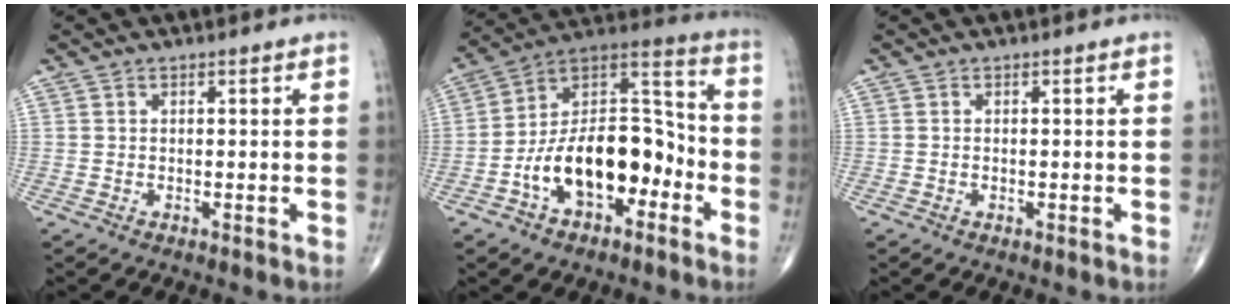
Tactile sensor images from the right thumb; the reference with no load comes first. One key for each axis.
{"total": 18.9, "fx": -6.3, "fy": 10.7, "fz": 14.2, "tx": -0.204, "ty": 0.071, "tz": -0.107}
{"total": 0.0}